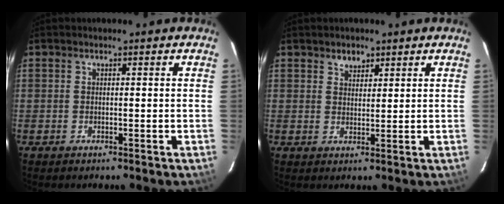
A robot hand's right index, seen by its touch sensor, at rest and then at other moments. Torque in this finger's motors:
{"motor_torque": [-0.02, 0.03, 0.04, 0.02]}